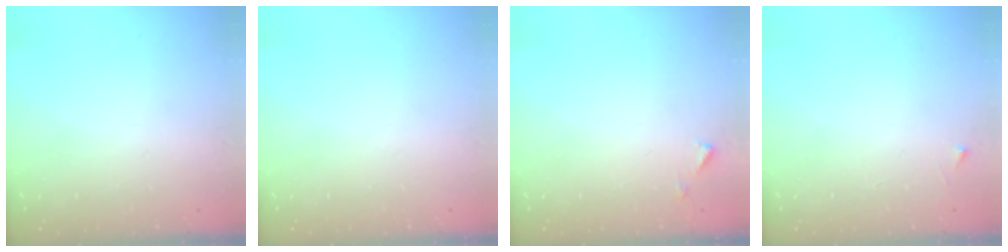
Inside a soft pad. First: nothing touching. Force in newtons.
{"total": 0.0}
{"total": 3.2, "press": 3.2, "slide": 0.3}
{"total": 2.5, "press": 2.5, "slide": 0.3}